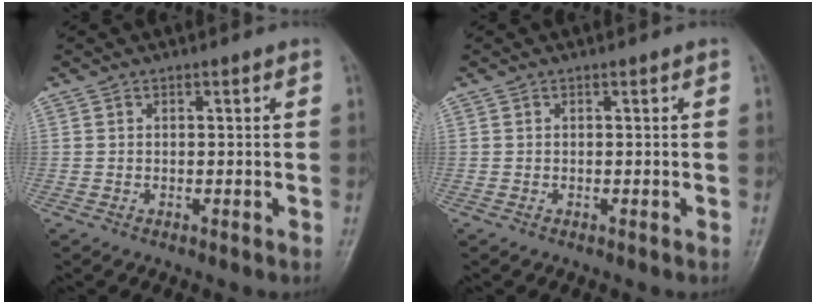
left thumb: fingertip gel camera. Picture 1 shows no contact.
{"total": 0.0}